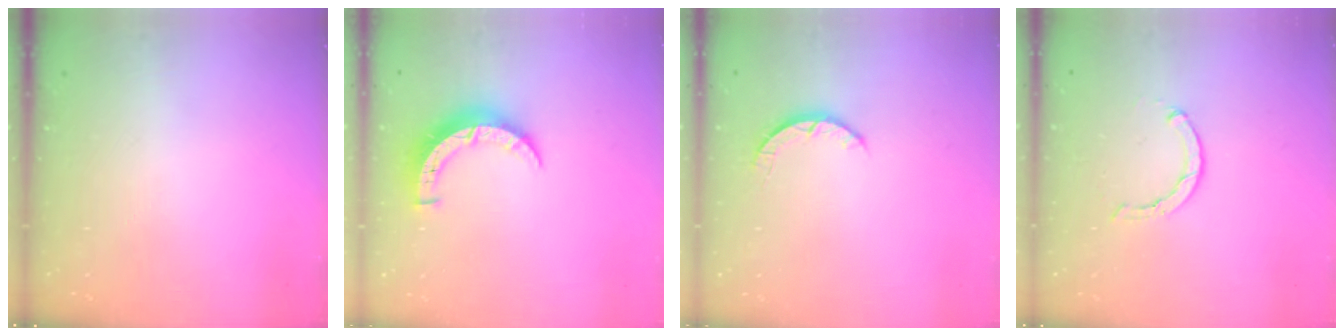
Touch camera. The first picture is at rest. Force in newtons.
{"total": 7.0, "press": 7.0, "slide": 0.2}
{"total": 2.5, "press": 2.4, "slide": 0.4}
{"total": 1.5, "press": 1.5, "slide": 0.2}